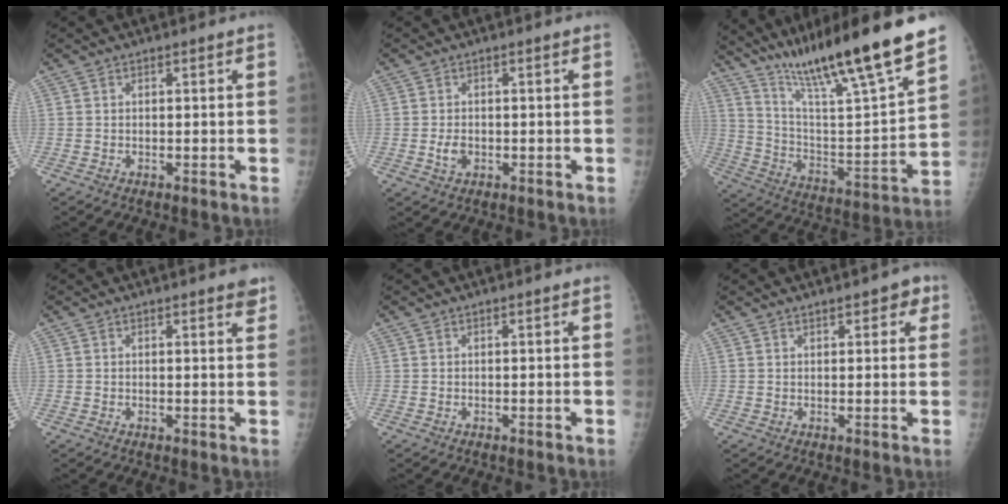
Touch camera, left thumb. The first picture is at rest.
{"total": 2.3, "force": [-0.5, 1.6, 1.6], "torque": [-0.027, 0.001, -0.008]}
{"total": 24.2, "force": [18.6, 2.2, 15.2], "torque": [-0.232, -0.080, 0.315]}
{"total": 1.9, "force": [1.5, 0.4, 1.2], "torque": [-0.010, -0.006, 0.016]}
{"total": 0.0}
{"total": 3.4, "force": [1.9, 1.7, 2.3], "torque": [-0.007, -0.003, 0.020]}